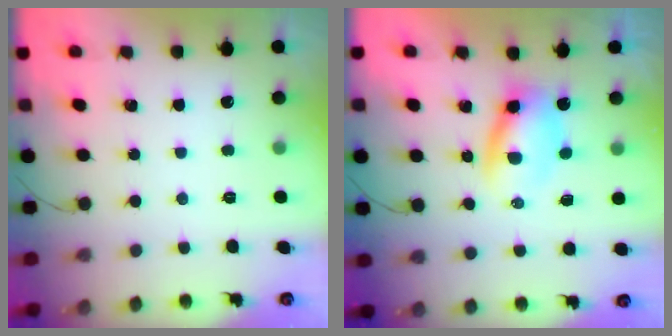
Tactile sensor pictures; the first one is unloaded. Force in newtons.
{"total": 5.2, "press": 5.1, "slide": 1.1}